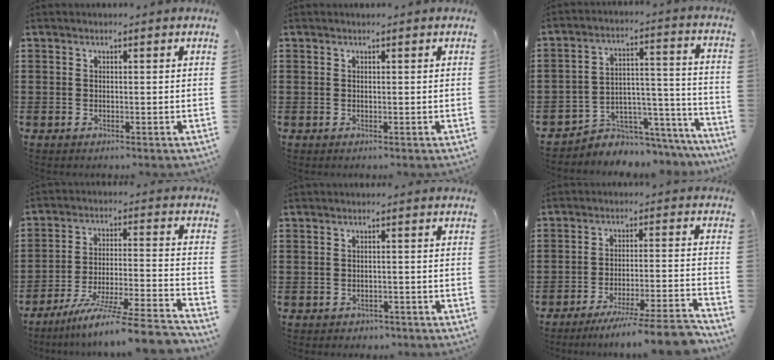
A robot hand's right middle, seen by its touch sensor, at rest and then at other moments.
{"total": 0.0}
{"total": 4.5, "force": [-4.0, 2.1, 0.0], "torque": [-0.010, 0.000, -0.081]}
{"total": 10.1, "force": [-8.6, -0.3, 5.3], "torque": [-0.089, -0.004, -0.169]}
{"total": 1.1, "force": [-1.0, 0.4, -0.1], "torque": [-0.003, -0.002, -0.023]}
{"total": 7.8, "force": [-6.7, -0.2, 3.8], "torque": [-0.050, -0.003, -0.120]}